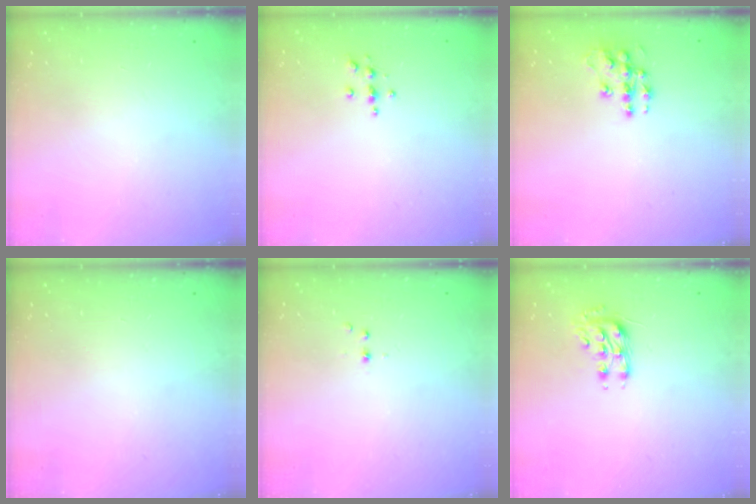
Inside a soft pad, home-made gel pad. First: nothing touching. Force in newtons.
{"total": 3.9, "press": 3.8, "slide": 0.4}
{"total": 10.6, "press": 10.6, "slide": 0.6}
{"total": 0.0}
{"total": 2.2, "press": 1.9, "slide": 1.2}
{"total": 8.1, "press": 8.0, "slide": 1.0}